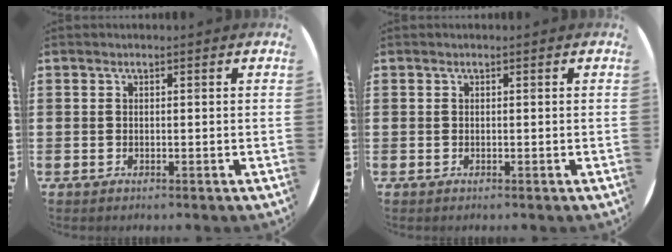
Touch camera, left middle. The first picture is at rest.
{"total": 0.0}